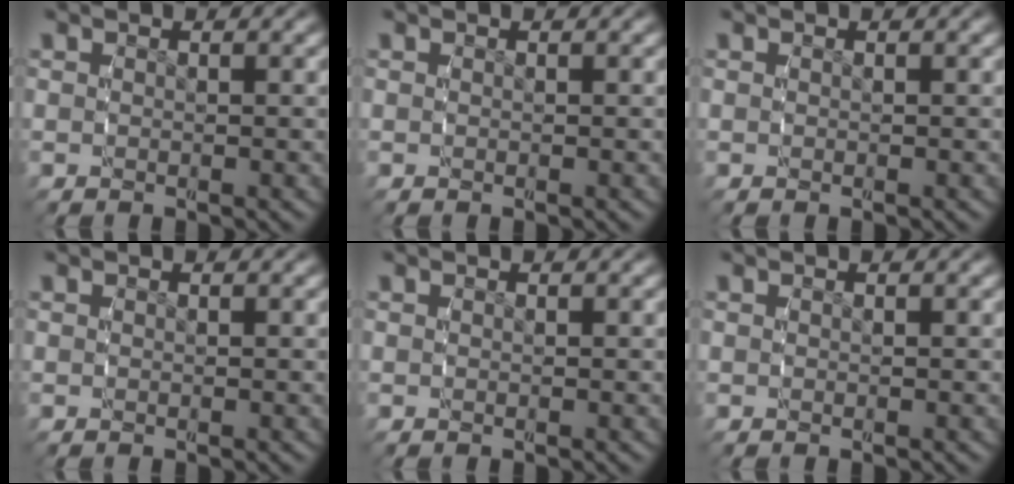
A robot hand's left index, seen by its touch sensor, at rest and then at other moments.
{"total": 0.0}
{"total": 0.0}
{"total": 0.0}
{"total": 0.0}
{"total": 0.0}